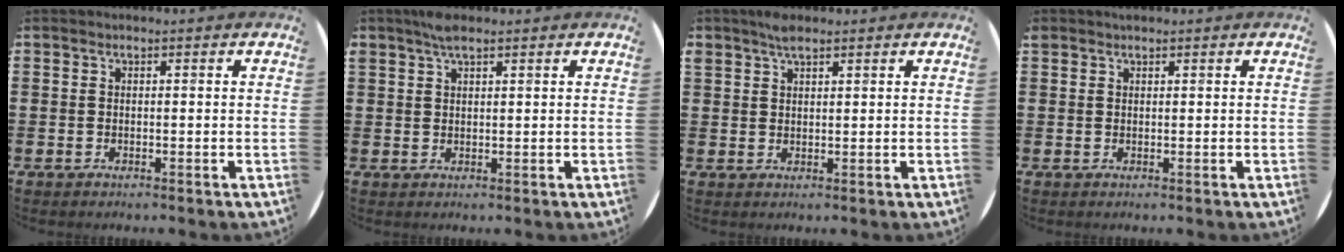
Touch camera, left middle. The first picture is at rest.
{"total": 2.3, "force": [1.8, 0.7, 1.2], "torque": [-0.019, 0.001, 0.032]}
{"total": 2.3, "force": [1.9, 0.8, 0.9], "torque": [-0.013, 0.000, 0.035]}
{"total": 0.6, "force": [0.6, 0.2, -0.1], "torque": [0.001, 0.003, 0.011]}